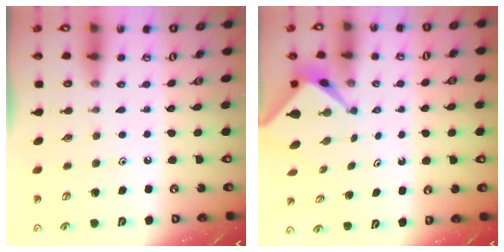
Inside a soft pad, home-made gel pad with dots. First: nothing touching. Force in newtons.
{"total": 2.1, "press": 2.1, "slide": 0.3}